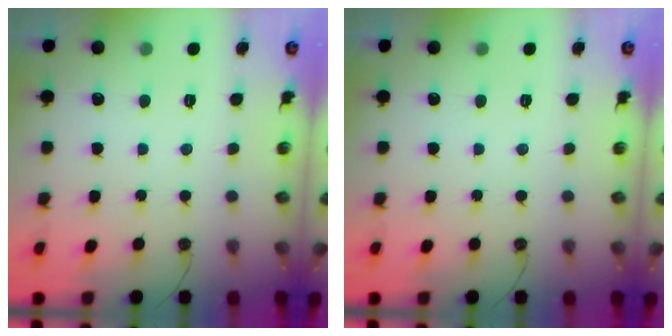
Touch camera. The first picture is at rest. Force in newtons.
{"total": 0.0}